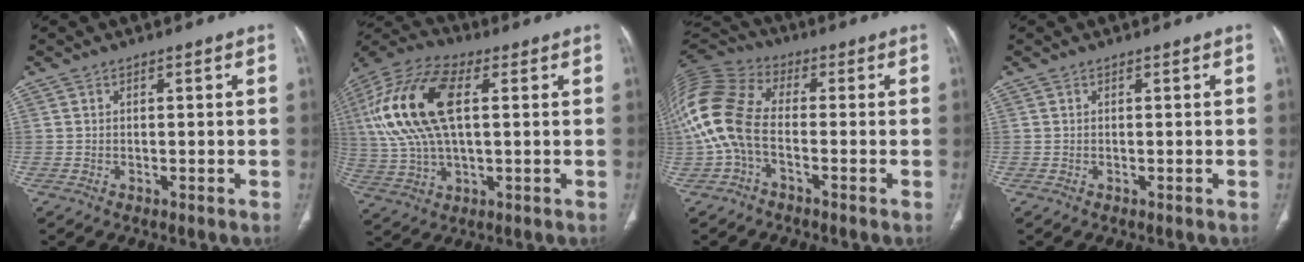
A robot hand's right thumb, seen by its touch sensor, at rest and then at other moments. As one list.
[{"total": 19.6, "force": [3.9, 9.5, 16.7], "torque": [-0.363, 0.017, 0.067]}, {"total": 15.6, "force": [-2.3, 9.3, 12.3], "torque": [-0.281, 0.032, -0.052]}, {"total": 0.0}]